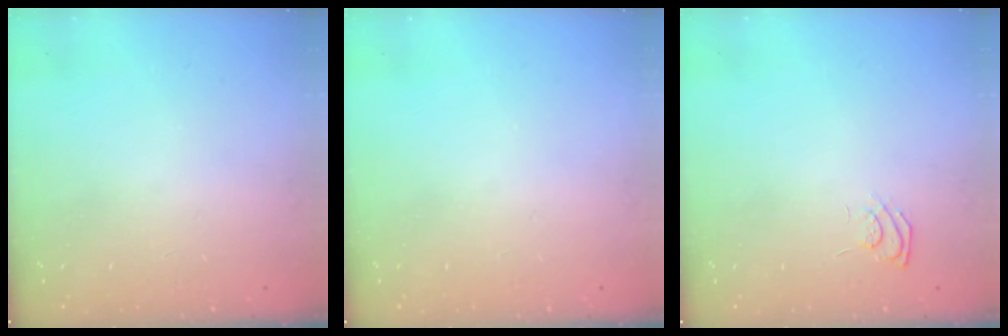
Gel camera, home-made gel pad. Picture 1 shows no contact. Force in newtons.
{"total": 0.0}
{"total": 6.1, "press": 5.9, "slide": 1.4}